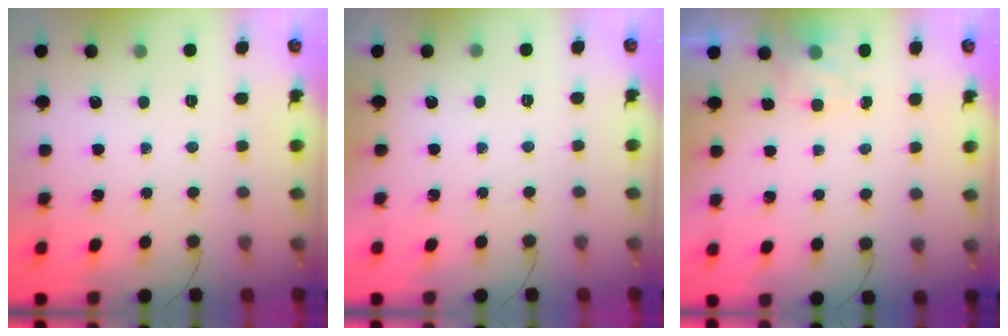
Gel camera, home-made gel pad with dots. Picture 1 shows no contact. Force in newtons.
{"total": 1.9, "press": 1.9, "slide": 0.3}
{"total": 2.2, "press": 1.8, "slide": 1.3}